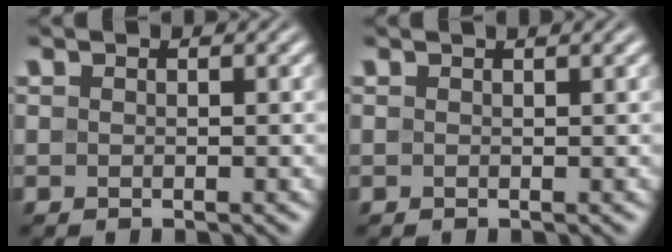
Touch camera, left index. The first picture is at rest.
{"total": 1.0, "force": [0.7, 0.2, 0.7], "torque": [-0.007, 0.000, 0.006]}